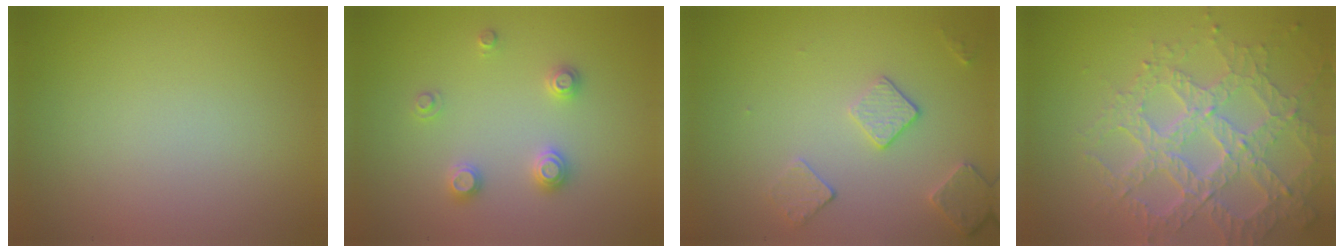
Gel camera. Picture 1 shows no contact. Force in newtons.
{"total": 2.3, "press": 2.3, "slide": 0.2}
{"total": 2.7, "press": 2.7, "slide": 0.7}
{"total": 7.0, "press": 5.1, "slide": 4.8}